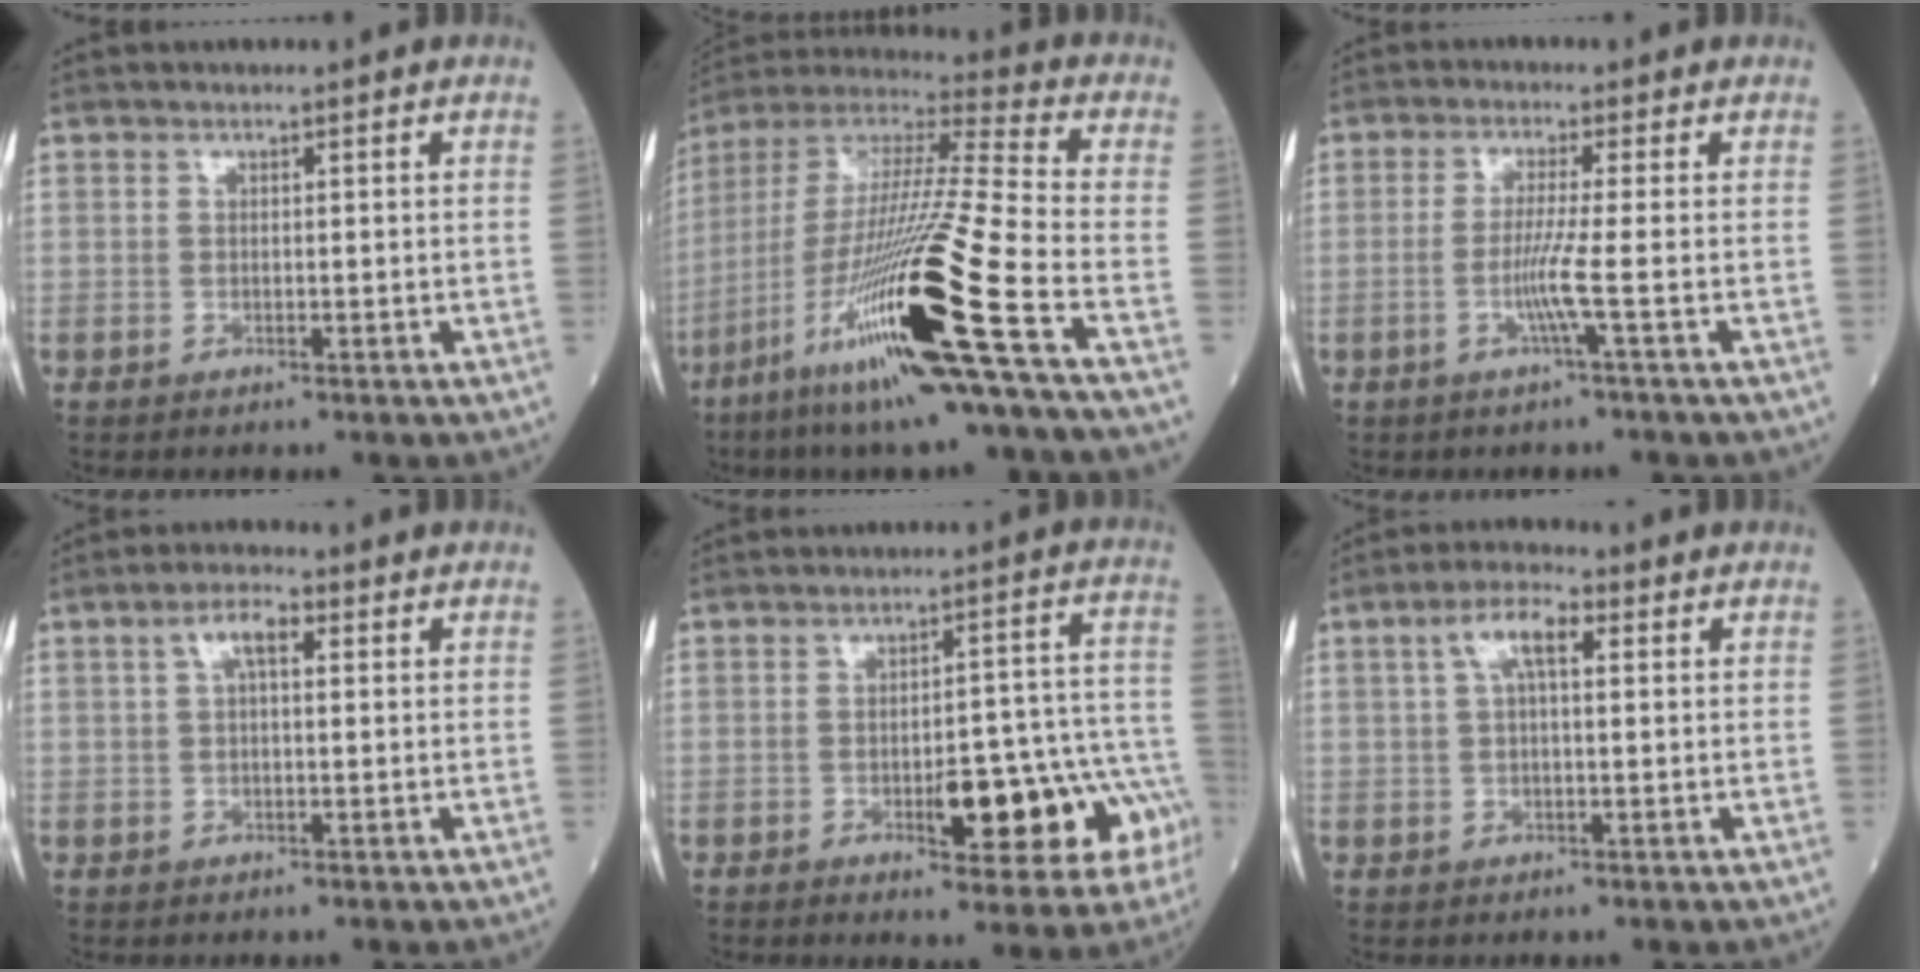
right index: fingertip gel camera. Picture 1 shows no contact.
{"total": 25.1, "force": [-10.5, -0.3, 22.8], "torque": [-0.448, -0.051, -0.197]}
{"total": 4.0, "force": [-1.1, -1.4, 3.5], "torque": [-0.077, -0.008, -0.023]}
{"total": 5.0, "force": [1.6, 1.7, 4.4], "torque": [-0.086, 0.023, 0.032]}
{"total": 13.9, "force": [-5.0, 3.9, 12.4], "torque": [-0.106, 0.031, -0.050]}
{"total": 5.3, "force": [1.8, 1.7, 4.6], "torque": [-0.093, 0.021, 0.036]}